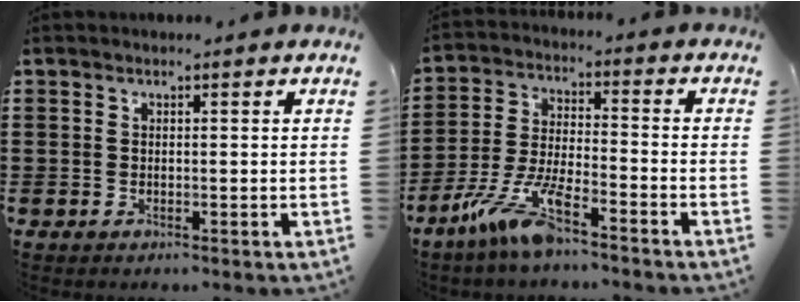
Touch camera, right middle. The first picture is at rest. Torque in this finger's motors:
{"motor_torque": [2.14, 0.00, 0.42, 0.21]}